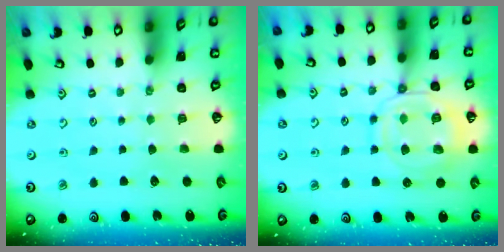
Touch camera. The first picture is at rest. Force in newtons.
{"total": 12.4, "press": 12.3, "slide": 1.2}